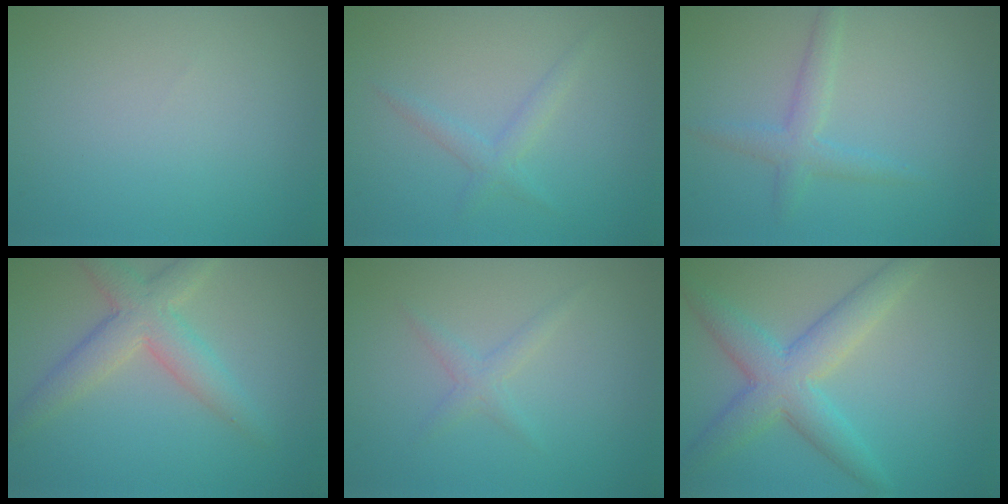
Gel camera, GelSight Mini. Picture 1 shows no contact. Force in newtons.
{"total": 1.6, "press": 1.6, "slide": 0.1}
{"total": 2.3, "press": 2.3, "slide": 0.1}
{"total": 4.5, "press": 4.5, "slide": 0.3}
{"total": 1.3, "press": 1.3, "slide": 0.1}
{"total": 5.5, "press": 5.5, "slide": 0.2}